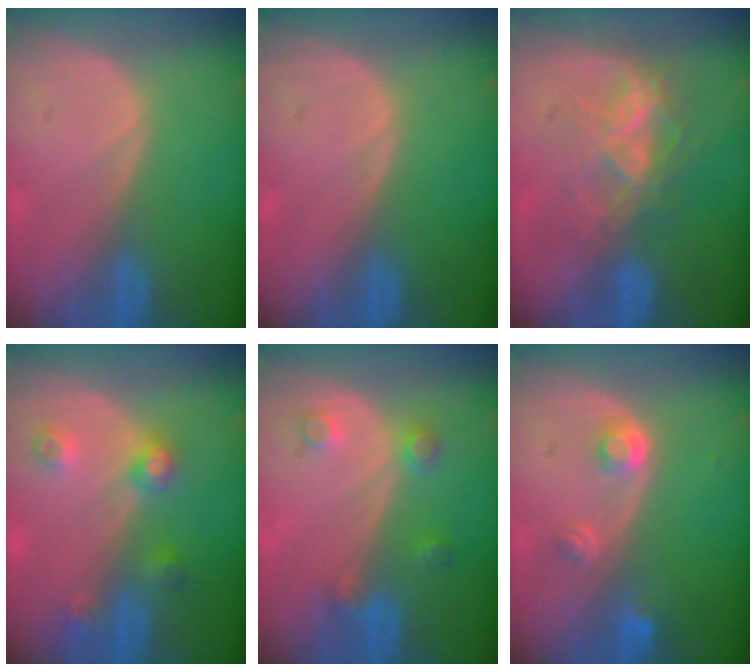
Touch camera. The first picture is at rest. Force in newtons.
{"total": 0.0}
{"total": 7.1, "press": 6.0, "slide": 3.7}
{"total": 4.5, "press": 4.0, "slide": 2.1}
{"total": 3.6, "press": 3.3, "slide": 1.5}
{"total": 2.9, "press": 2.7, "slide": 1.0}